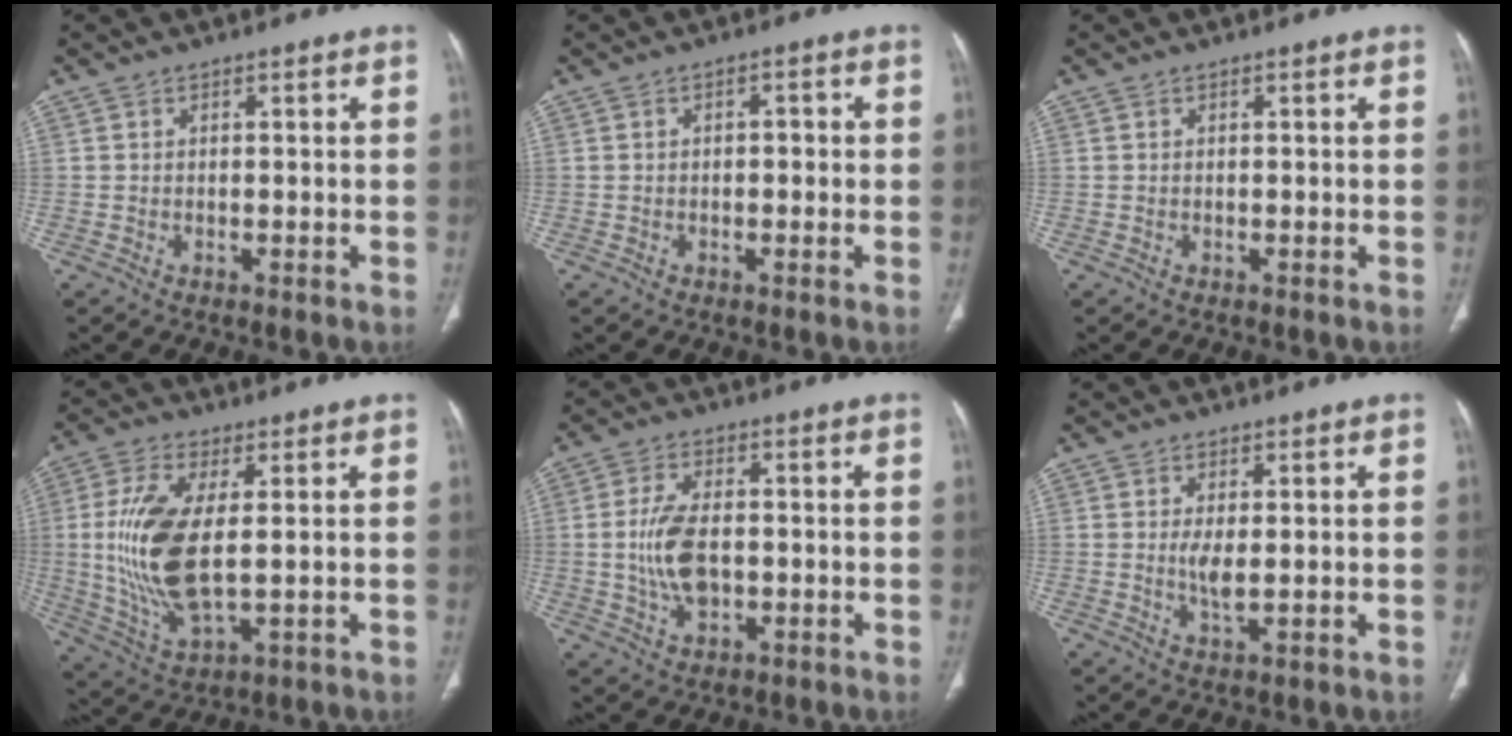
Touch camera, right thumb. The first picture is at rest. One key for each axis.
{"total": 2.2, "fx": 0.0, "fy": 1.2, "fz": 1.9, "tx": -0.020, "ty": 0.006, "tz": -0.004}
{"total": 0.0}
{"total": 15.0, "fx": 0.9, "fy": 6.3, "fz": 13.6, "tx": -0.298, "ty": -0.014, "tz": 0.027}
{"total": 8.6, "fx": -0.5, "fy": 4.8, "fz": 7.2, "tx": -0.145, "ty": 0.002, "tz": -0.007}
{"total": 3.3, "fx": 0.2, "fy": 1.0, "fz": 3.1, "tx": -0.070, "ty": -0.012, "tz": 0.007}